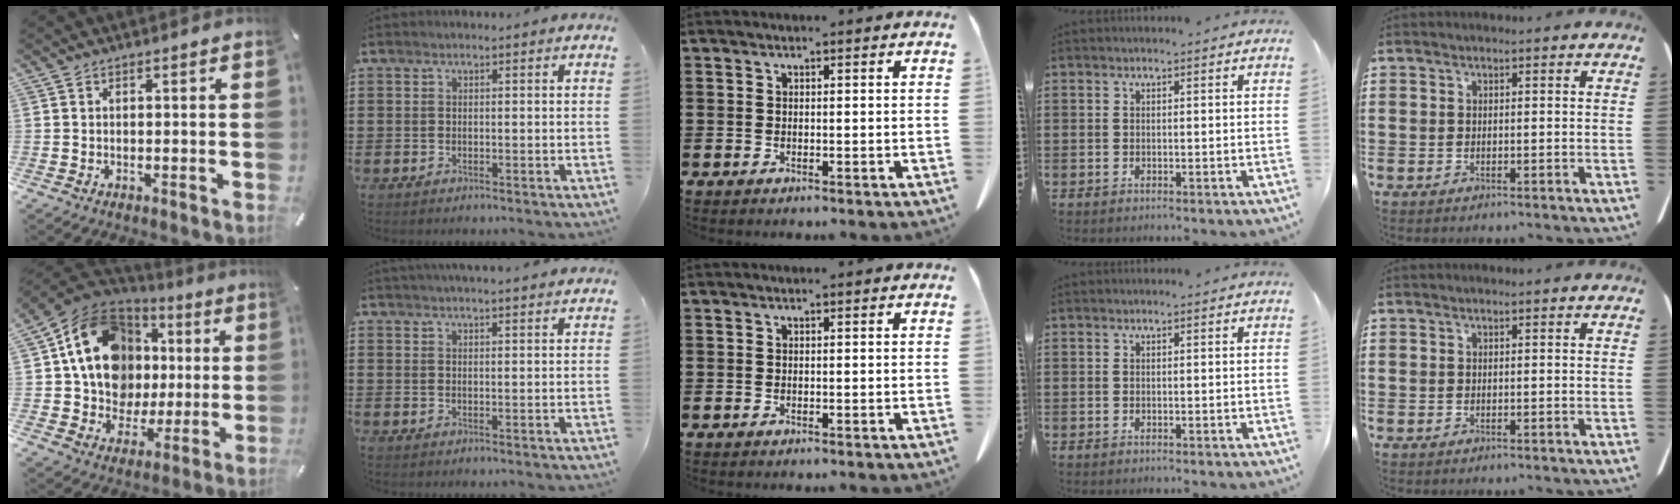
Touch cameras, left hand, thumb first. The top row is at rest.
{"thumb": {"total": 19.0, "force": [4.8, 16.0, 9.0], "torque": [-0.154, -0.025, 0.105]}, "index": {"total": 2.4, "force": [2.4, -0.2, 0.3], "torque": [-0.012, -0.005, 0.045]}}